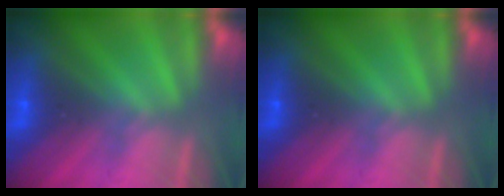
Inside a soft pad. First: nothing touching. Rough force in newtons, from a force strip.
{"total": 0.0}